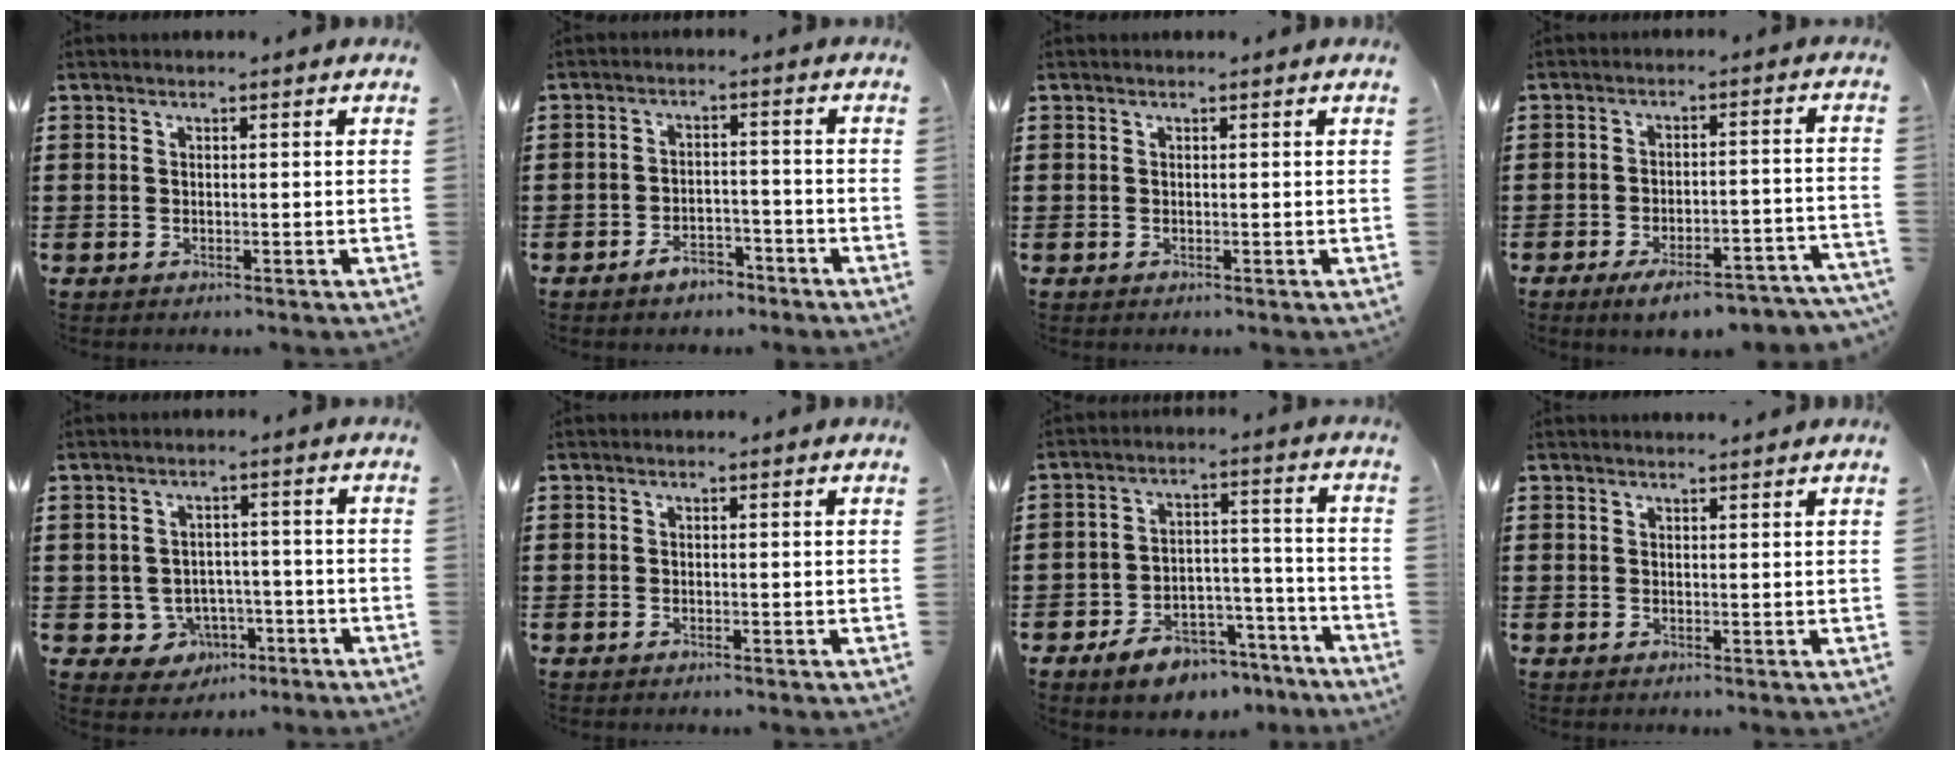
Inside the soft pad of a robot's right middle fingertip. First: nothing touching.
{"total": 3.4, "force": [-3.0, 1.2, 0.9], "torque": [-0.018, 0.010, -0.060]}
{"total": 0.0}
{"total": 6.1, "force": [-5.1, 0.7, 3.2], "torque": [-0.045, -0.002, -0.090]}
{"total": 3.8, "force": [-1.7, 3.2, 1.0], "torque": [-0.029, 0.009, -0.035]}
{"total": 0.0}
{"total": 7.1, "force": [-6.0, 2.9, 2.4], "torque": [-0.030, 0.035, -0.111]}
{"total": 0.8, "force": [0.8, -0.1, 0.1], "torque": [0.004, -0.005, 0.014]}